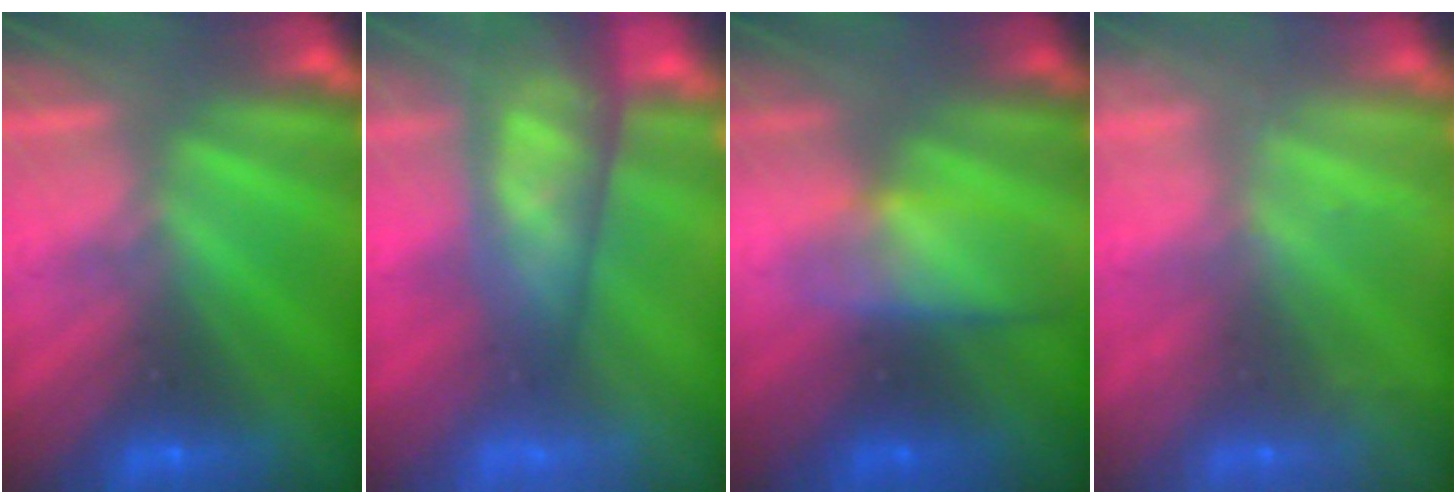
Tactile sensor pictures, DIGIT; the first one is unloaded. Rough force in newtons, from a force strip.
{"total": 10.9}
{"total": 2.9}
{"total": 2.3}